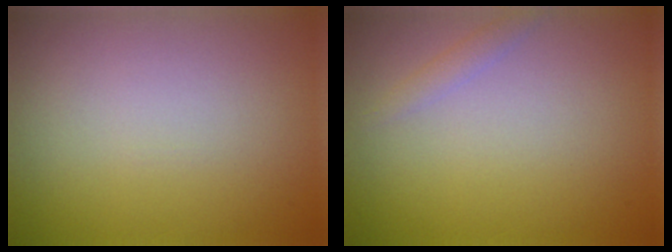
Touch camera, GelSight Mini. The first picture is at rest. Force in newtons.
{"total": 1.0, "press": 1.0, "slide": 0.0}